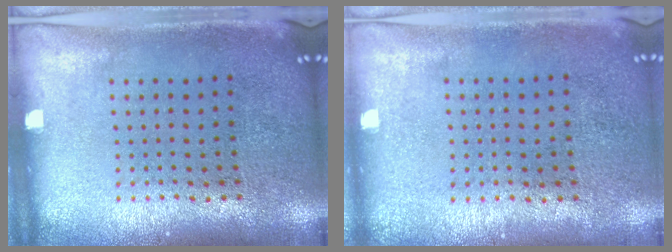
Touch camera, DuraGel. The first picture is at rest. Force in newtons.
{"total": 0.0}